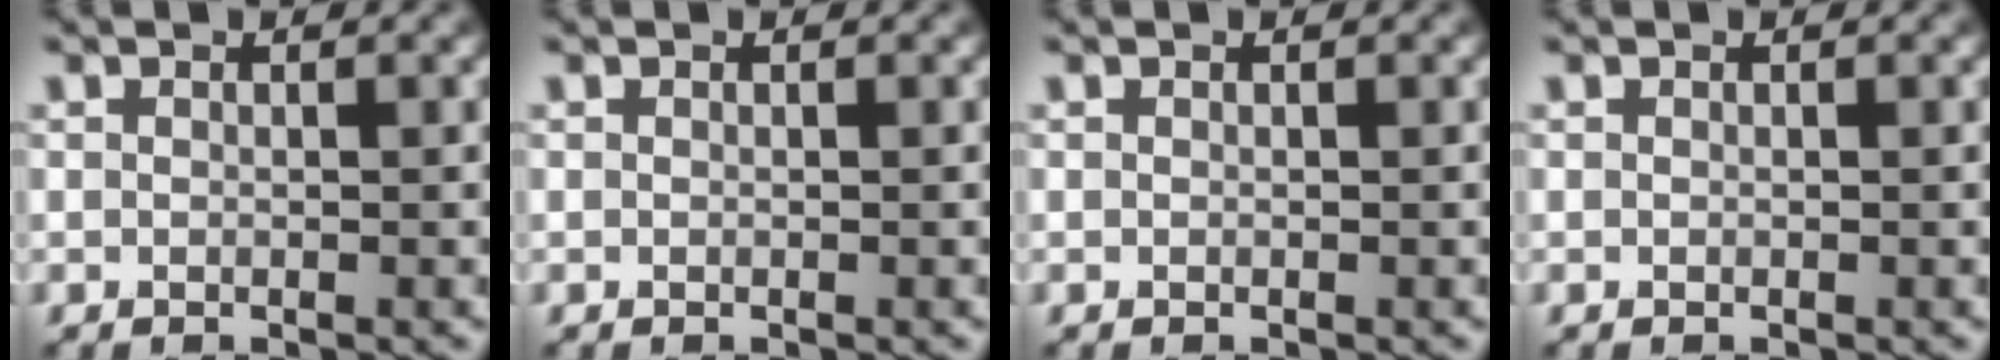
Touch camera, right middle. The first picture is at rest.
{"total": 0.0}
{"total": 0.0}
{"total": 0.0}